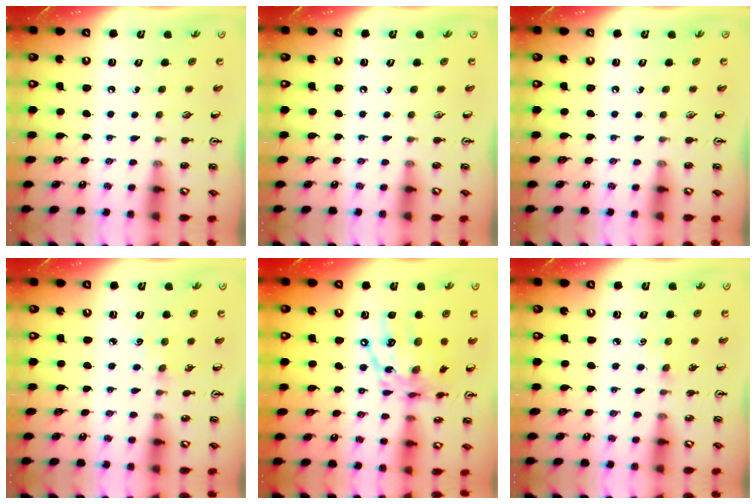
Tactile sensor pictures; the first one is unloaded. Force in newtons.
{"total": 0.0}
{"total": 0.0}
{"total": 2.8, "press": 2.7, "slide": 0.5}
{"total": 15.2, "press": 15.2, "slide": 1.2}
{"total": 2.0, "press": 2.0, "slide": 0.3}